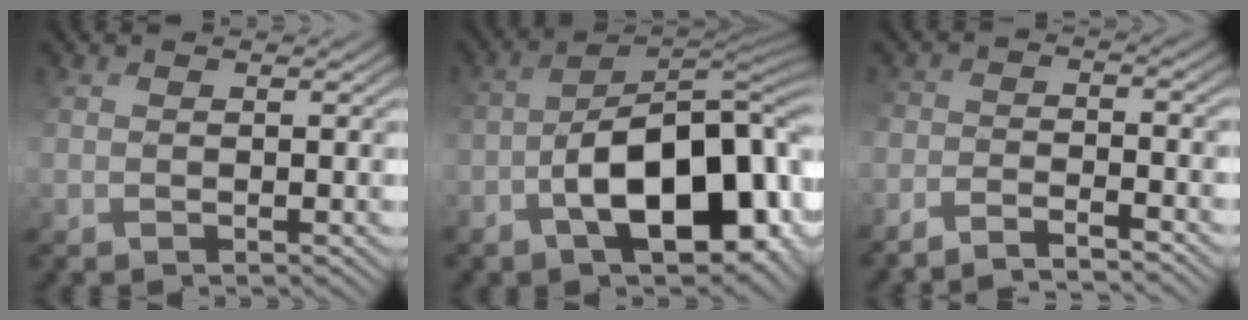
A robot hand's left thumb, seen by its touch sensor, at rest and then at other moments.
{"total": 14.5, "force": [-5.4, 7.8, 10.9], "torque": [-0.149, -0.017, -0.088]}
{"total": 5.1, "force": [-5.0, 0.6, 1.2], "torque": [-0.022, 0.004, -0.091]}